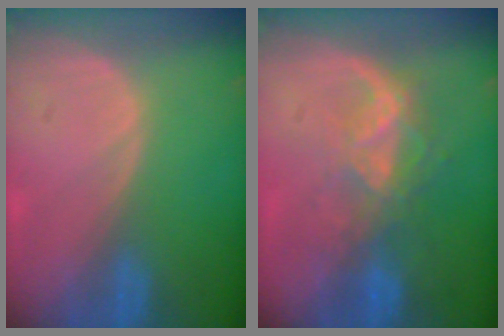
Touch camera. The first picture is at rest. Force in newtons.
{"total": 6.5, "press": 5.9, "slide": 2.7}